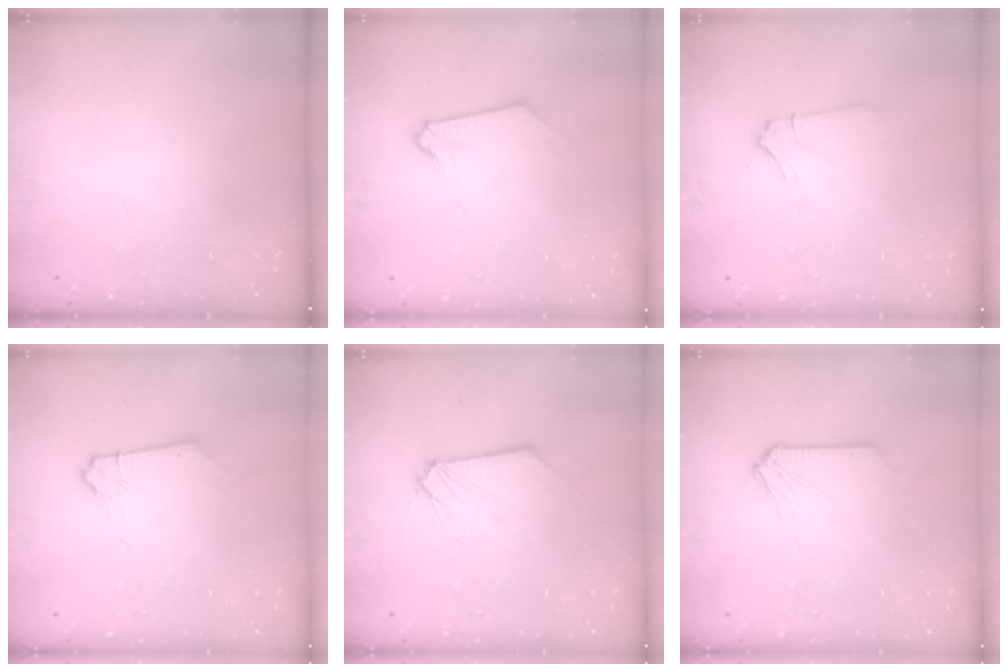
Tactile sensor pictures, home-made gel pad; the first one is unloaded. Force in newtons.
{"total": 0.0}
{"total": 3.6, "press": 3.5, "slide": 0.5}
{"total": 0.8, "press": 0.7, "slide": 0.1}
{"total": 0.8, "press": 0.8, "slide": 0.1}
{"total": 0.5, "press": 0.5, "slide": 0.1}